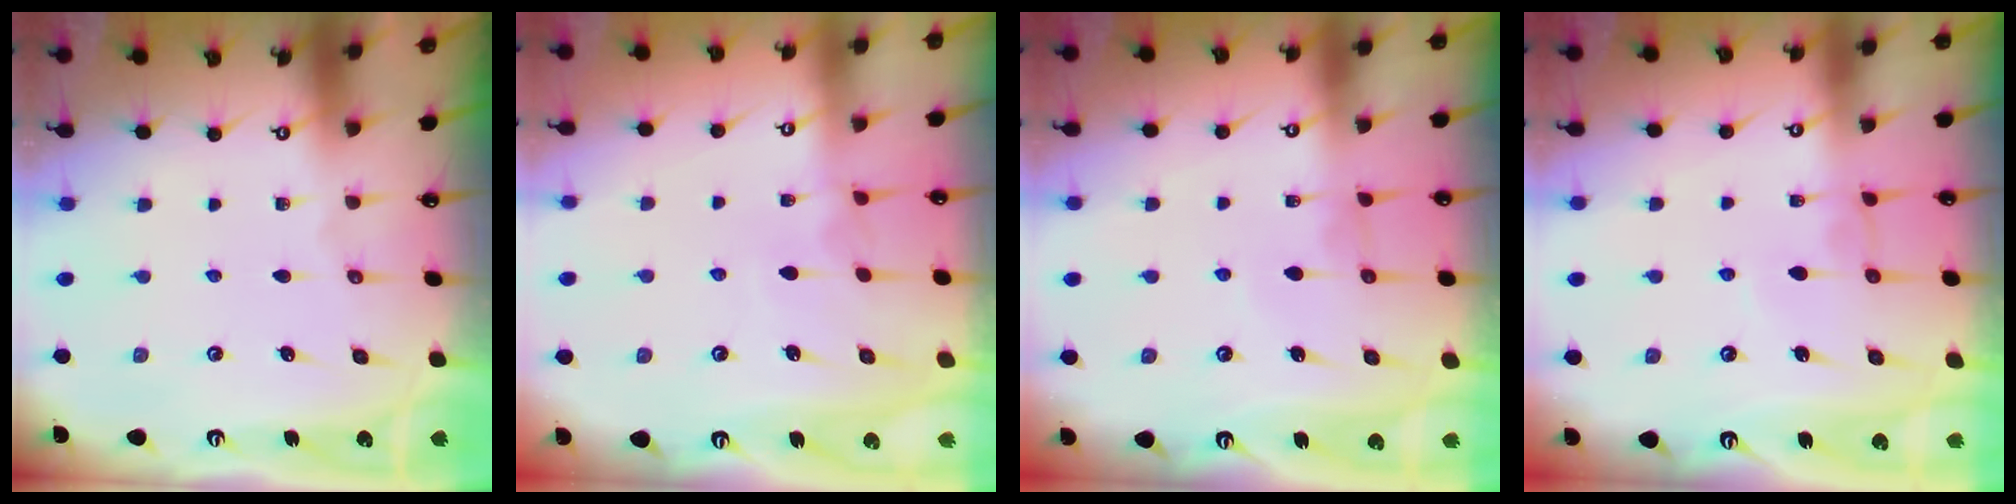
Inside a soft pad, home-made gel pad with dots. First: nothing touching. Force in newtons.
{"total": 3.4, "press": 3.4, "slide": 0.1}
{"total": 0.7, "press": 0.6, "slide": 0.3}
{"total": 0.5, "press": 0.4, "slide": 0.4}